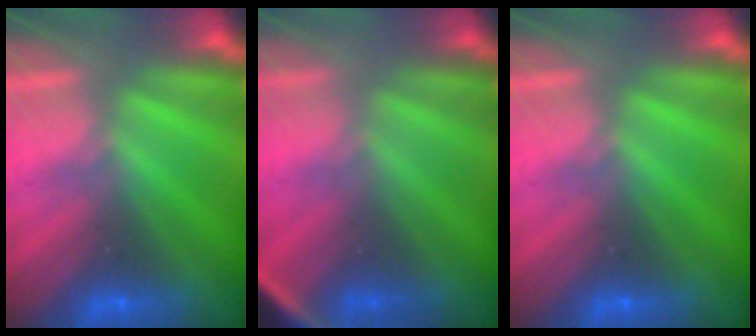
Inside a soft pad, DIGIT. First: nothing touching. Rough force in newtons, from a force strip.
{"total": 3.0}
{"total": 0.0}